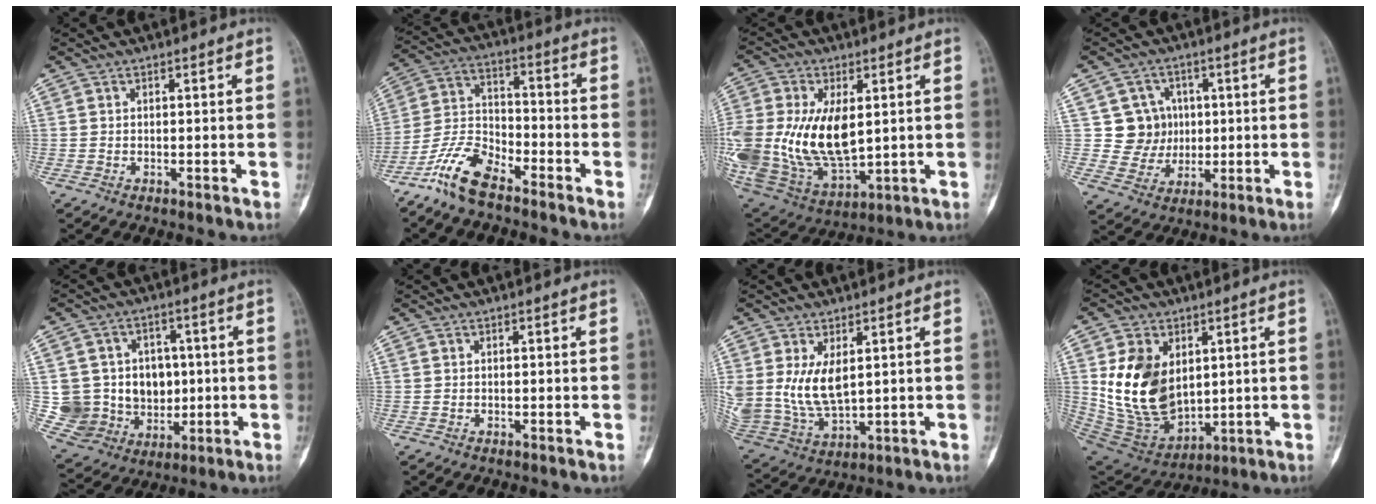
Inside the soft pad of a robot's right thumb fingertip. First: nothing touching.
{"total": 10.5, "force": [-7.8, 3.9, 5.8], "torque": [-0.126, 0.049, -0.162]}
{"total": 25.5, "force": [1.8, 14.9, 20.6], "torque": [-0.457, -0.020, 0.059]}
{"total": 8.0, "force": [1.4, 7.7, 1.5], "torque": [0.019, 0.006, 0.026]}
{"total": 14.3, "force": [0.6, 13.1, 5.6], "torque": [-0.057, 0.018, 0.041]}
{"total": 0.0}
{"total": 11.1, "force": [2.7, 6.1, 8.9], "torque": [-0.177, -0.019, 0.075]}
{"total": 17.0, "force": [3.3, 11.7, 11.9], "torque": [-0.190, -0.025, 0.089]}